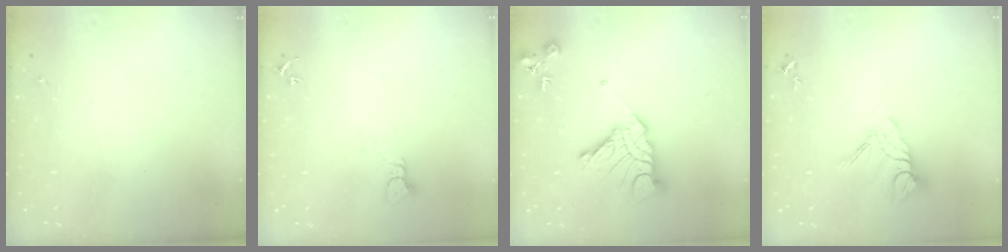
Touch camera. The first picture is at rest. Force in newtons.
{"total": 3.1, "press": 3.1, "slide": 0.2}
{"total": 16.4, "press": 16.3, "slide": 1.4}
{"total": 10.9, "press": 10.8, "slide": 0.9}